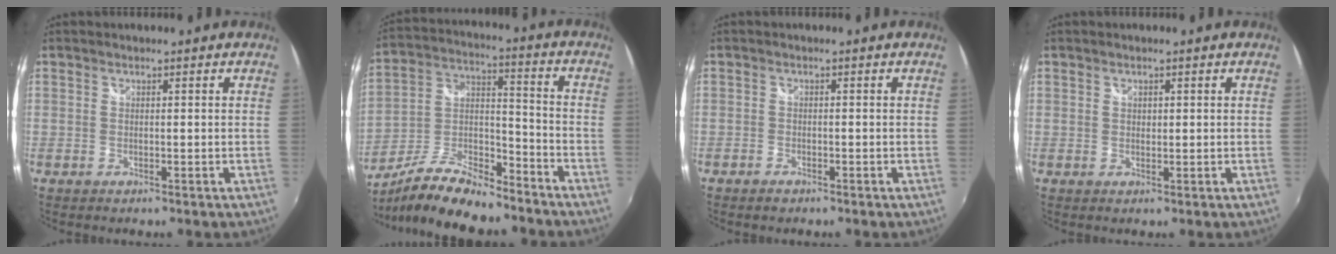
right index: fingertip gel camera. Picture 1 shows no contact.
{"total": 16.3, "force": [-12.4, 4.9, 9.4], "torque": [-0.195, -0.002, -0.220]}
{"total": 1.5, "force": [-1.2, 0.9, 0.4], "torque": [-0.013, -0.002, -0.023]}
{"total": 0.9, "force": [0.4, 0.7, 0.4], "torque": [-0.005, 0.002, 0.006]}